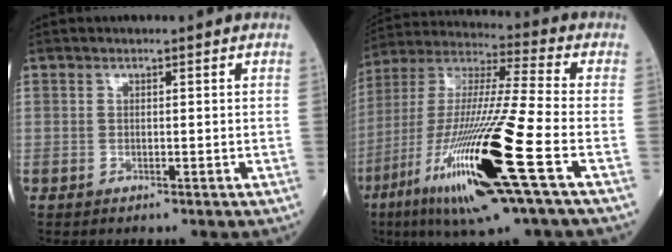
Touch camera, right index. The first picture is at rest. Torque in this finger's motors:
{"motor_torque": [2.14, 0.00, 1.06, 0.21]}